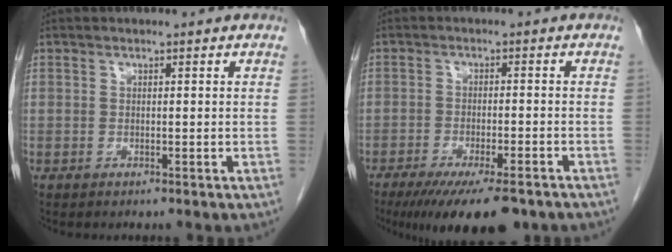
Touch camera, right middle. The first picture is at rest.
{"total": 12.6, "force": [-9.4, 2.5, 8.0], "torque": [-0.106, -0.019, -0.142]}